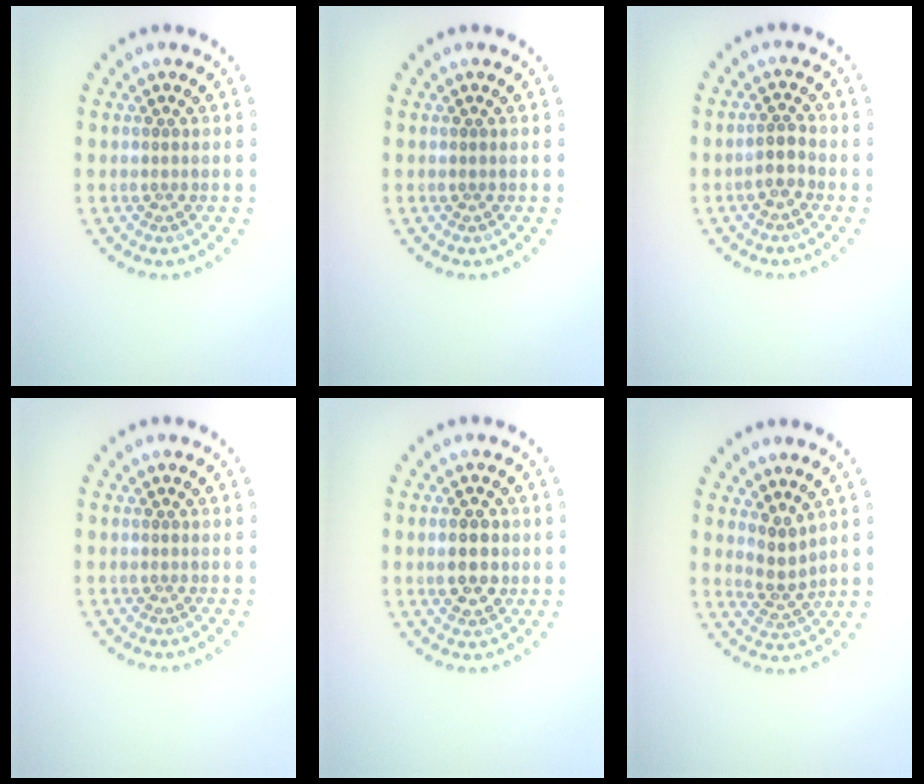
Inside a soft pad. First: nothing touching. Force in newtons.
{"total": 0.0}
{"total": 1.8, "press": 1.6, "slide": 0.9}
{"total": 0.0}
{"total": 3.1, "press": 3.1, "slide": 0.2}
{"total": 2.2, "press": 1.7, "slide": 1.4}